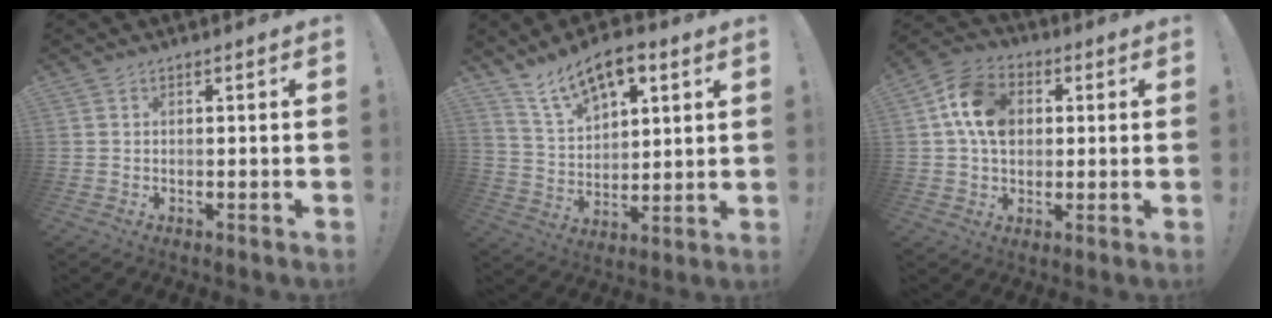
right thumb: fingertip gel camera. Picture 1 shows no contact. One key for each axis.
{"total": 12.8, "fx": 8.5, "fy": 6.2, "fz": 7.2, "tx": -0.121, "ty": -0.042, "tz": 0.156}
{"total": 13.6, "fx": 2.9, "fy": 10.5, "fz": 8.1, "tx": -0.135, "ty": 0.007, "tz": 0.062}